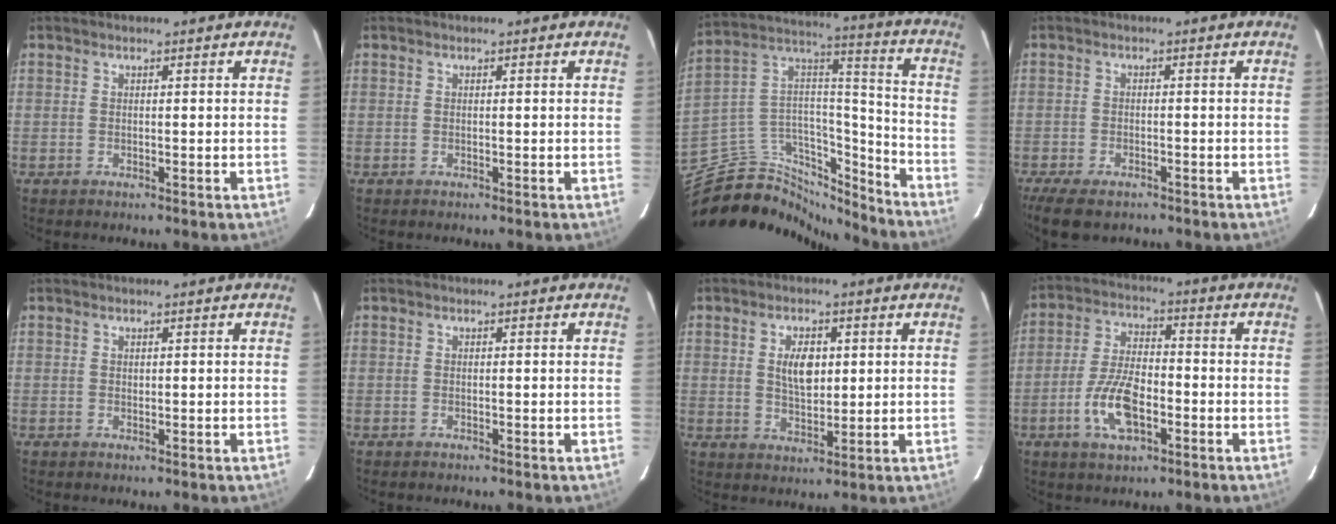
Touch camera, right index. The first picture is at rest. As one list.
[{"total": 0.0}, {"total": 21.9, "force": [-18.5, 8.9, 7.6], "torque": [-0.154, 0.068, -0.300]}, {"total": 8.0, "force": [-6.0, 3.4, 4.1], "torque": [-0.105, -0.025, -0.106]}, {"total": 0.0}, {"total": 0.0}, {"total": 6.0, "force": [1.3, 3.2, 4.9], "torque": [-0.085, 0.004, 0.027]}, {"total": 10.5, "force": [-4.0, 4.7, 8.5], "torque": [-0.175, 0.001, -0.071]}]